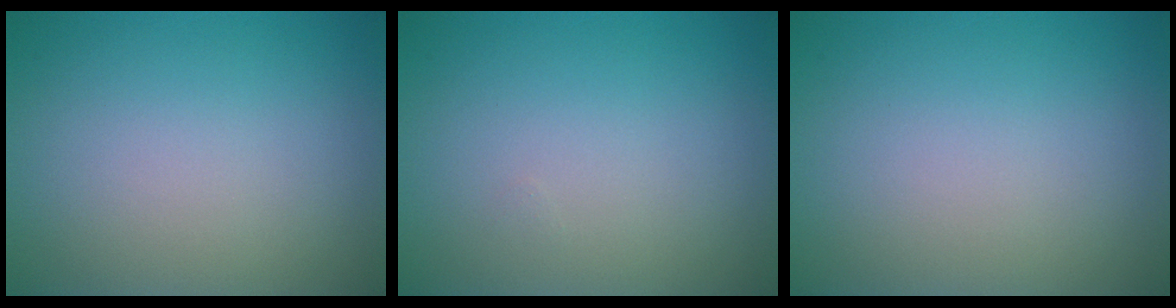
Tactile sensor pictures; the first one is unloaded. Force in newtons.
{"total": 0.0}
{"total": 0.0}